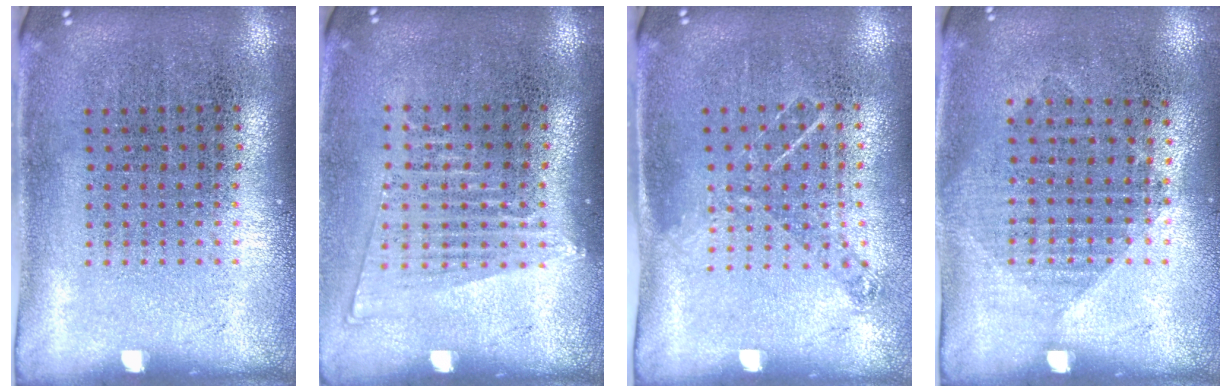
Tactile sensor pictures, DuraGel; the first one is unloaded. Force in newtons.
{"total": 1.3, "press": 1.2, "slide": 0.7}
{"total": 0.8, "press": 0.8, "slide": 0.2}
{"total": 1.0, "press": 0.9, "slide": 0.5}